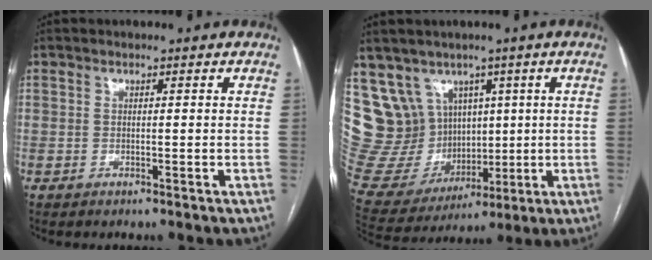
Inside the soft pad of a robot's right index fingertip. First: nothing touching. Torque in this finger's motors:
{"motor_torque": [-0.25, 0.31, 0.02, 0.01]}